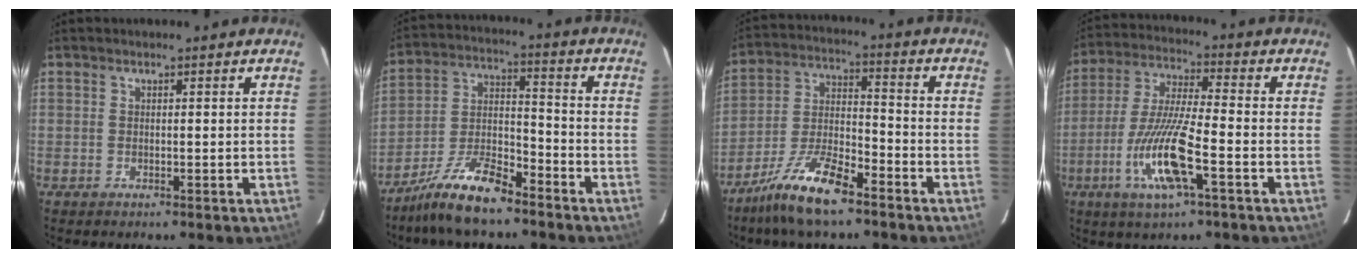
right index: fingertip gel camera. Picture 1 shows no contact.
{"total": 11.0, "force": [-8.7, 2.2, 6.3], "torque": [-0.125, 0.000, -0.165]}
{"total": 11.6, "force": [-8.4, 2.2, 7.7], "torque": [-0.158, -0.012, -0.161]}
{"total": 13.0, "force": [-4.8, 1.1, 12.0], "torque": [-0.246, -0.014, -0.091]}